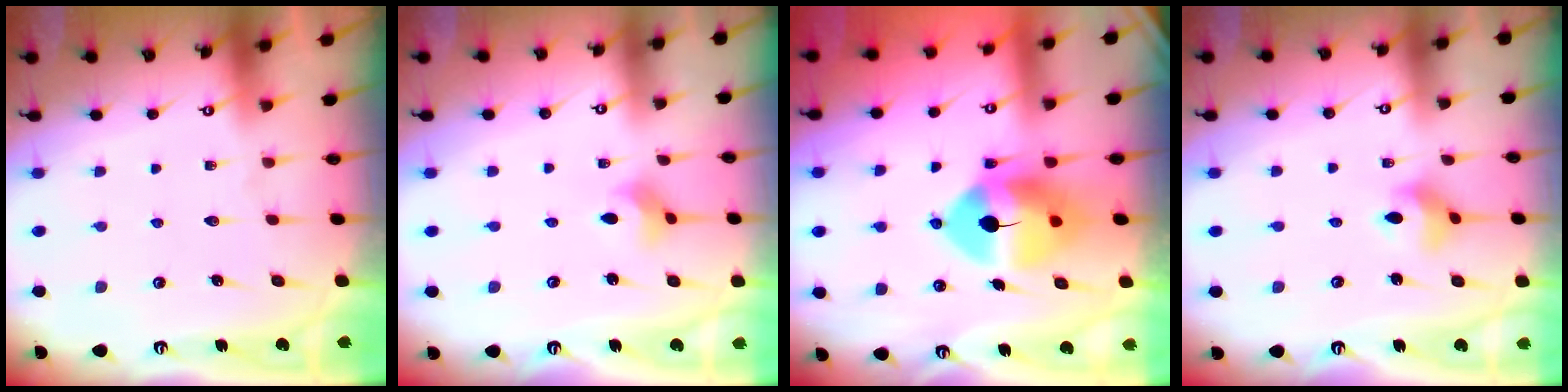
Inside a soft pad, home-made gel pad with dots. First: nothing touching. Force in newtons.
{"total": 3.1, "press": 3.1, "slide": 0.4}
{"total": 12.2, "press": 11.9, "slide": 2.3}
{"total": 5.5, "press": 5.4, "slide": 0.7}